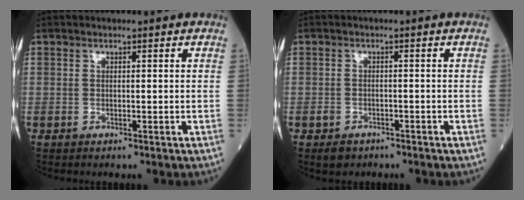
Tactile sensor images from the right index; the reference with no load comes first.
{"total": 2.0, "force": [-1.3, 1.4, 0.5], "torque": [-0.012, 0.003, -0.016]}